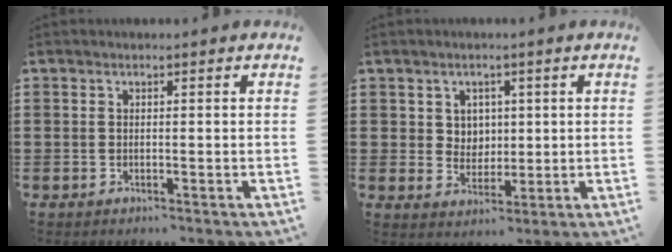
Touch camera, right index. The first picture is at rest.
{"total": 3.7, "force": [1.5, 3.3, 0.7], "torque": [-0.030, 0.014, 0.028]}